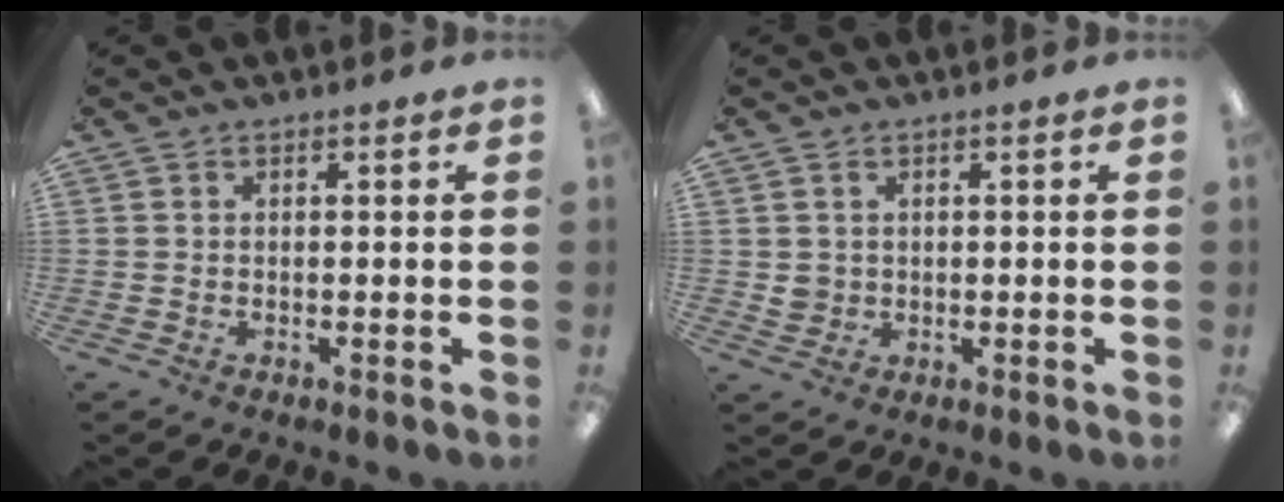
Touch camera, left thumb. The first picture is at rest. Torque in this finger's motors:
{"motor_torque": [-0.05, 0.16, 0.07, 0.12, -0.01]}